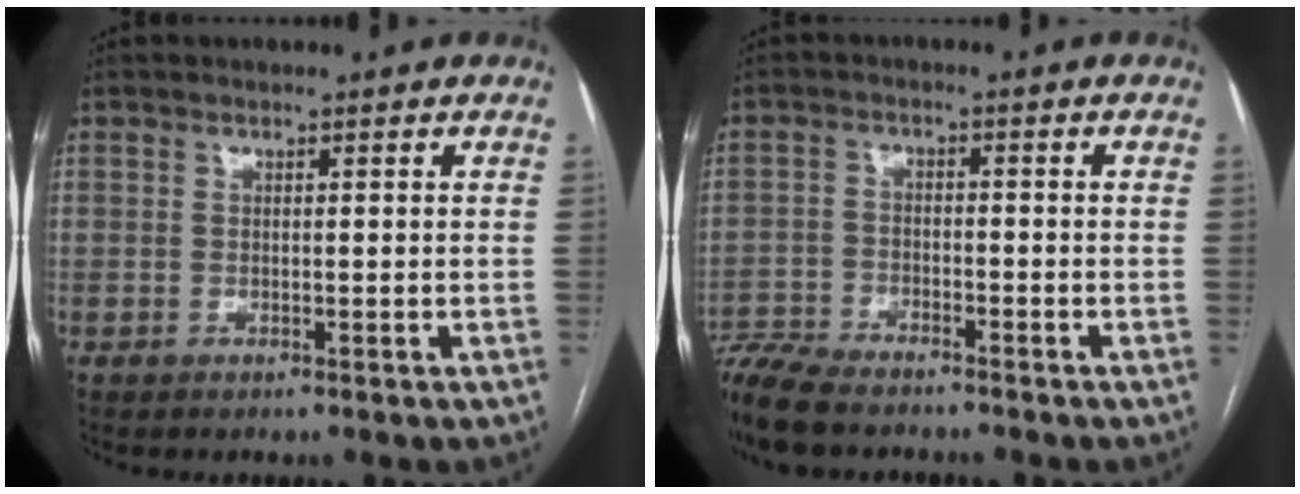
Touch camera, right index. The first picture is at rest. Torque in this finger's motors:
{"motor_torque": [0.08, -0.59, 0.10, 0.06]}